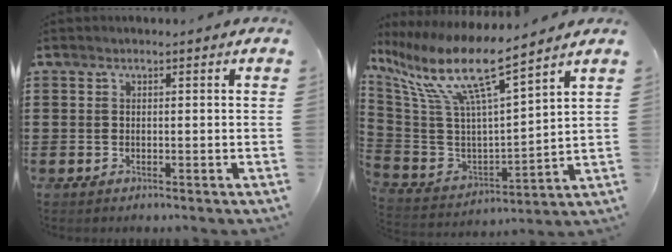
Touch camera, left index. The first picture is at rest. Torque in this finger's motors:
{"motor_torque": [1.17, 0.97, 1.05, 0.21]}